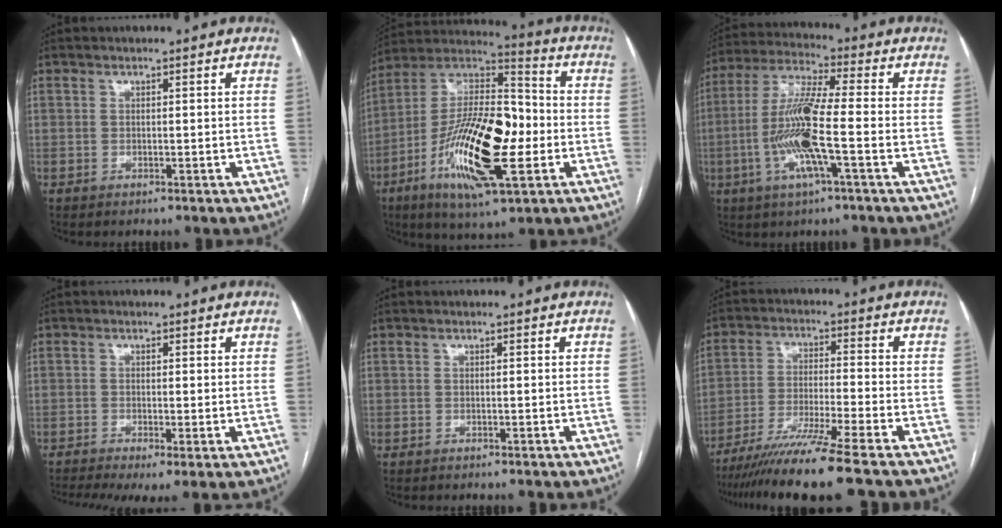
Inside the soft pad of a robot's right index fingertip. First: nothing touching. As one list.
[{"total": 21.4, "force": [-5.4, 6.1, 19.8], "torque": [-0.385, 0.000, -0.092]}, {"total": 12.6, "force": [-2.7, 0.6, 12.3], "torque": [-0.252, -0.003, -0.060]}, {"total": 6.9, "force": [-3.6, 2.1, 5.5], "torque": [-0.099, -0.014, -0.063]}, {"total": 0.0}, {"total": 12.7, "force": [-9.9, -2.2, 7.5], "torque": [-0.118, -0.039, -0.164]}]